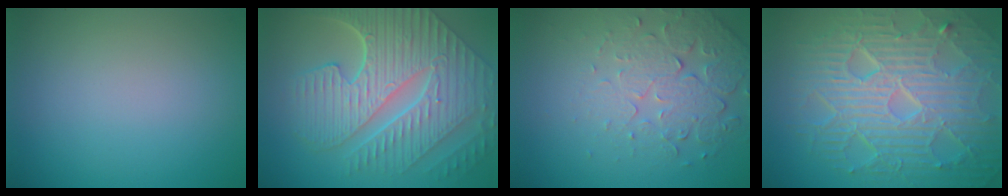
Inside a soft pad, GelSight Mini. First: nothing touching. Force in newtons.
{"total": 10.3, "press": 7.1, "slide": 7.5}
{"total": 5.2, "press": 3.7, "slide": 3.6}
{"total": 10.6, "press": 6.8, "slide": 8.1}